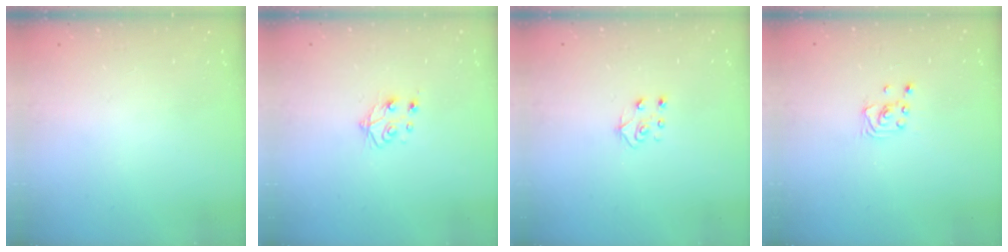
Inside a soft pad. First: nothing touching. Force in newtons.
{"total": 6.9, "press": 6.8, "slide": 1.0}
{"total": 5.7, "press": 5.7, "slide": 0.5}
{"total": 2.2, "press": 2.2, "slide": 0.1}